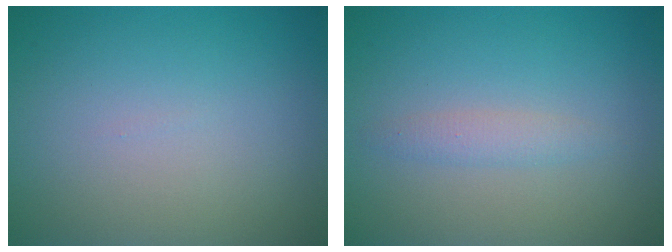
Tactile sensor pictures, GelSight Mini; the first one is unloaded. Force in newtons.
{"total": 1.3, "press": 1.3, "slide": 0.1}